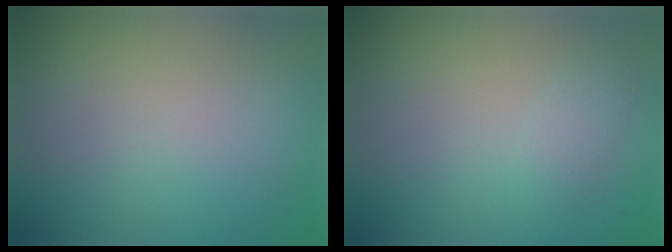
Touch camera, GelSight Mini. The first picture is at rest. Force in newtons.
{"total": 1.5, "press": 1.5, "slide": 0.1}